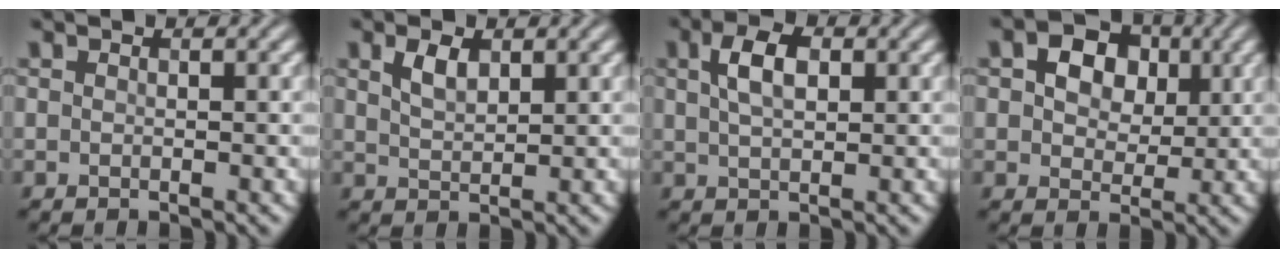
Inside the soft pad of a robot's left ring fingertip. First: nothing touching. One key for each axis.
{"total": 2.3, "fx": 1.3, "fy": 1.1, "fz": 1.6, "tx": -0.035, "ty": 0.002, "tz": 0.028}
{"total": 3.6, "fx": 1.2, "fy": 1.9, "fz": 2.8, "tx": -0.057, "ty": 0.008, "tz": 0.022}
{"total": 6.0, "fx": 1.9, "fy": 4.3, "fz": 3.7, "tx": -0.059, "ty": 0.012, "tz": 0.011}